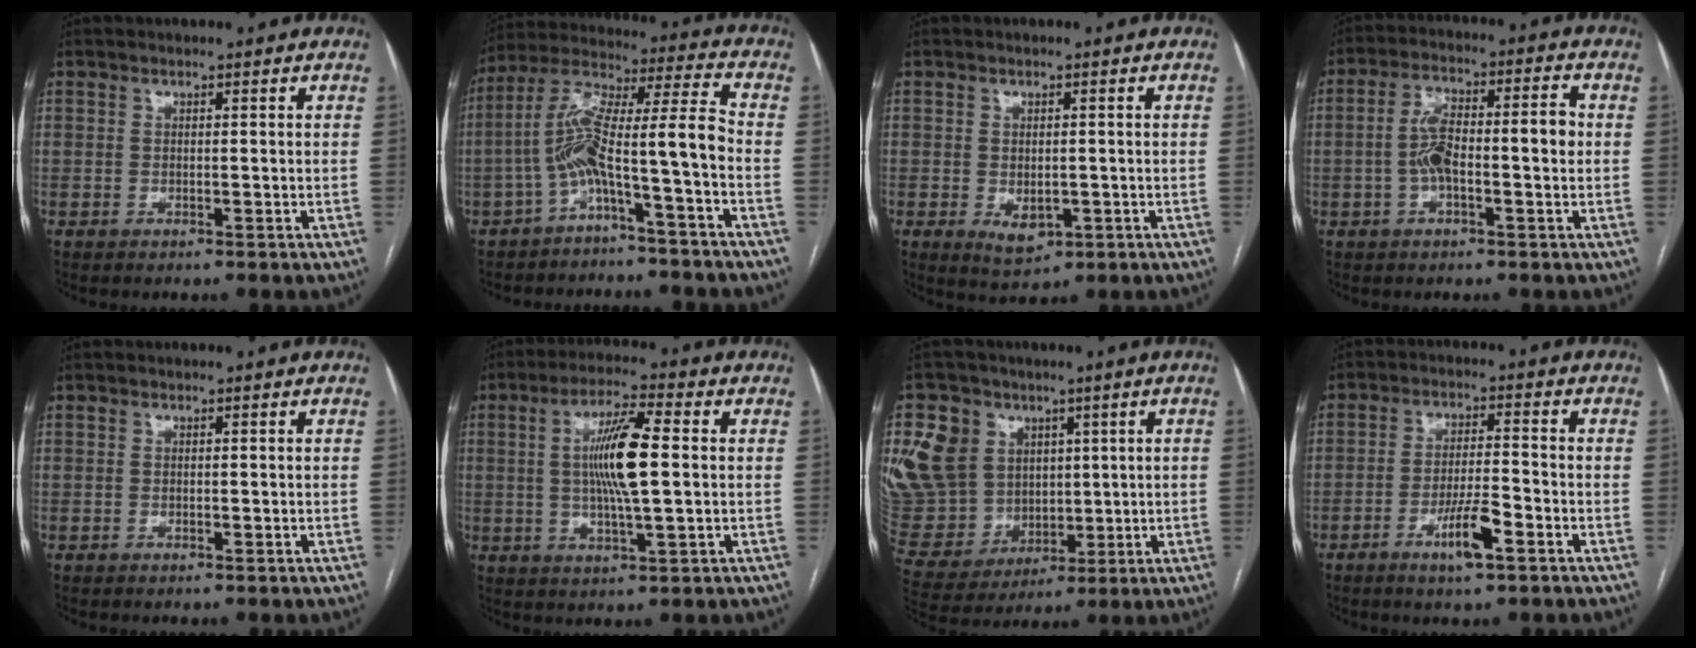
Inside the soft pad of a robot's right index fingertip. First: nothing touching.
{"total": 10.7, "force": [-3.9, 0.2, 10.0], "torque": [-0.190, 0.048, -0.070]}
{"total": 4.0, "force": [-1.1, 2.3, 3.1], "torque": [-0.048, -0.006, -0.003]}
{"total": 9.3, "force": [-0.5, 2.6, 8.9], "torque": [-0.163, 0.036, -0.008]}
{"total": 0.0}
{"total": 10.2, "force": [0.8, 1.1, 10.2], "torque": [-0.191, 0.003, 0.014]}
{"total": 17.6, "force": [5.9, 14.9, 7.3], "torque": [-0.192, 0.047, 0.137]}
{"total": 6.3, "force": [-3.3, 0.9, 5.3], "torque": [-0.100, -0.001, -0.054]}